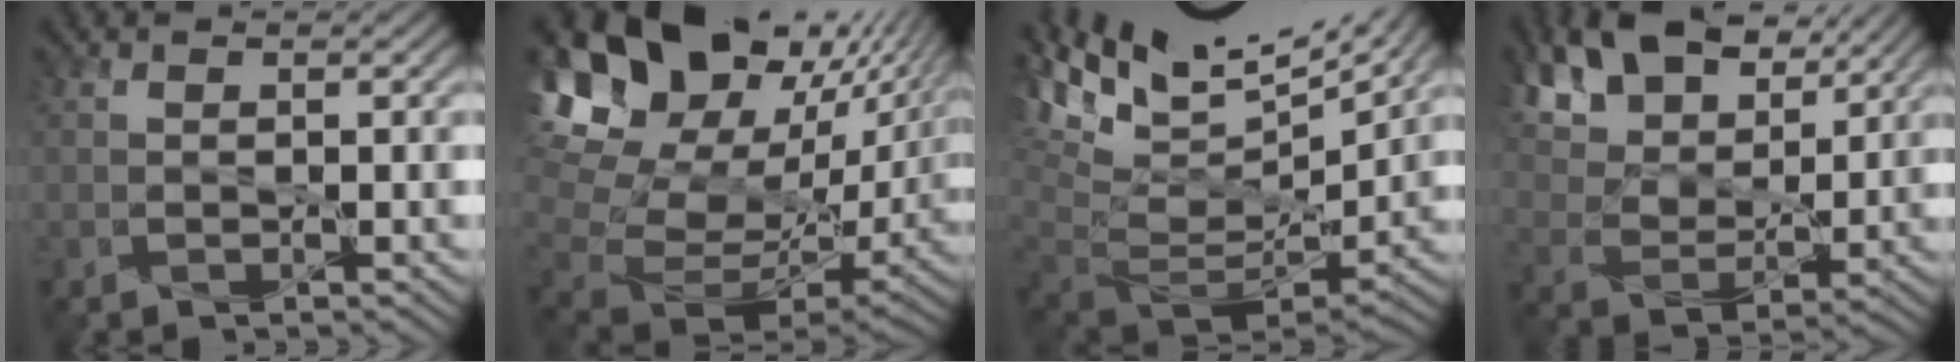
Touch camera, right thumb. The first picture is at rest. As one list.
[{"total": 18.9, "force": [10.2, 11.9, 10.6], "torque": [-0.197, 0.032, 0.190]}, {"total": 16.9, "force": [10.3, 7.1, 11.4], "torque": [-0.242, 0.034, 0.202]}, {"total": 16.4, "force": [11.5, 9.0, 7.4], "torque": [-0.206, 0.019, 0.223]}]